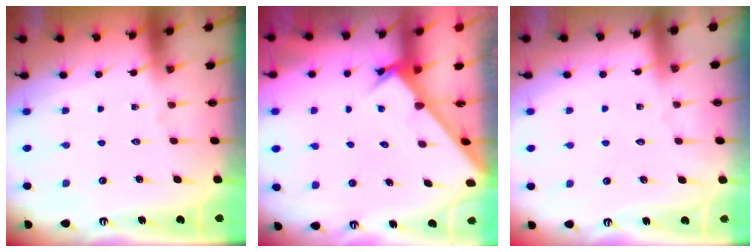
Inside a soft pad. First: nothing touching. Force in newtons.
{"total": 2.4, "press": 2.4, "slide": 0.1}
{"total": 2.5, "press": 2.5, "slide": 0.3}